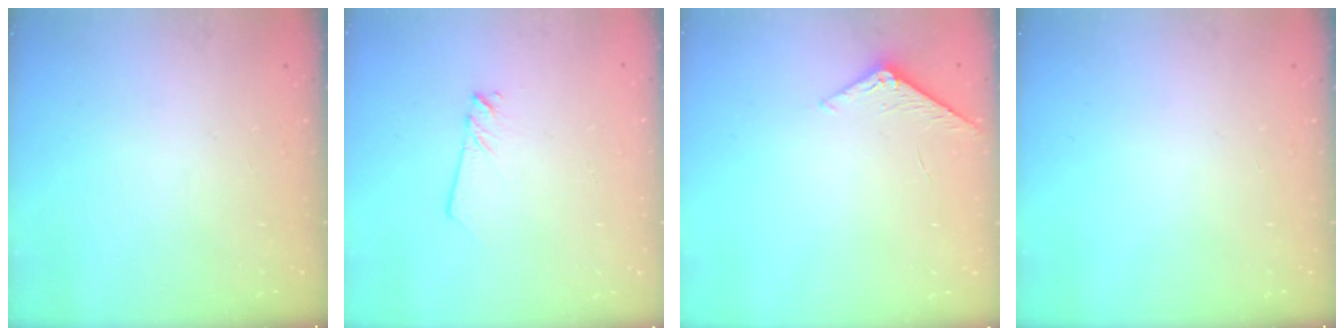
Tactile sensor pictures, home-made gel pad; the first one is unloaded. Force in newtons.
{"total": 2.0, "press": 2.0, "slide": 0.1}
{"total": 5.6, "press": 5.6, "slide": 0.6}
{"total": 0.0}